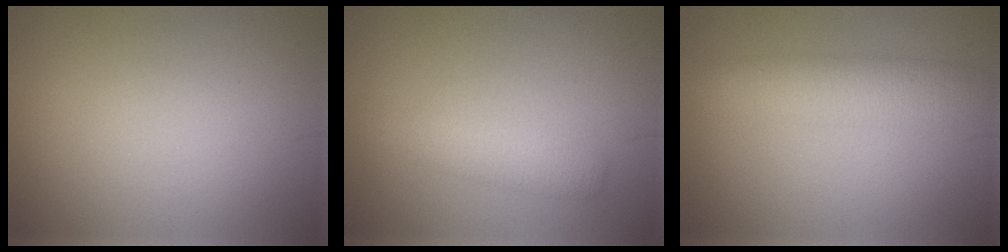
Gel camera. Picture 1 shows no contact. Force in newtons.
{"total": 2.6, "press": 2.6, "slide": 0.0}
{"total": 3.7, "press": 3.7, "slide": 0.1}